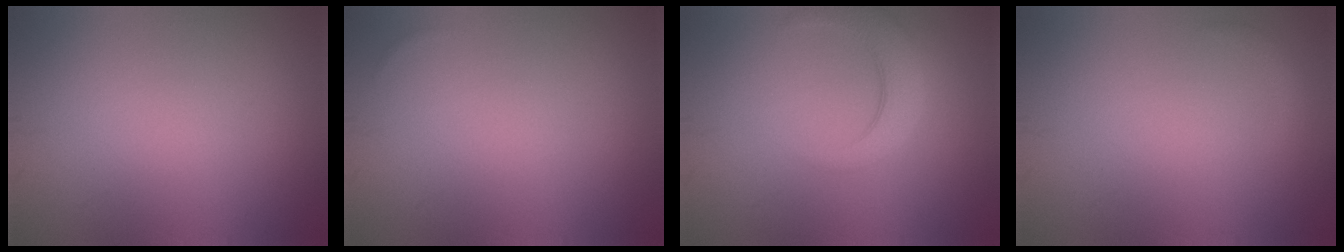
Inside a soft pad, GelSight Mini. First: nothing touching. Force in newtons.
{"total": 0.0}
{"total": 3.6, "press": 3.6, "slide": 0.2}
{"total": 0.7, "press": 0.7, "slide": 0.1}